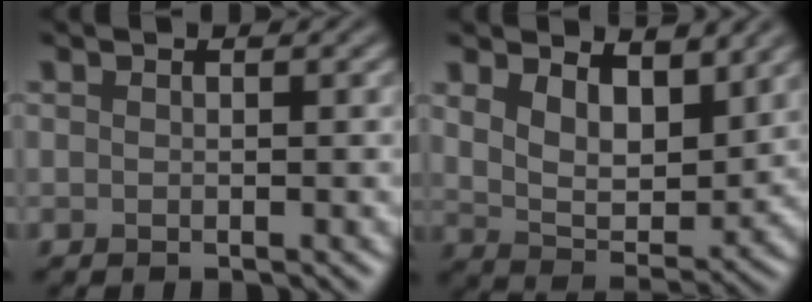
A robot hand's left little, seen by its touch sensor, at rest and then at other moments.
{"total": 5.9, "force": [3.2, 3.0, 3.9], "torque": [-0.079, -0.014, 0.050]}